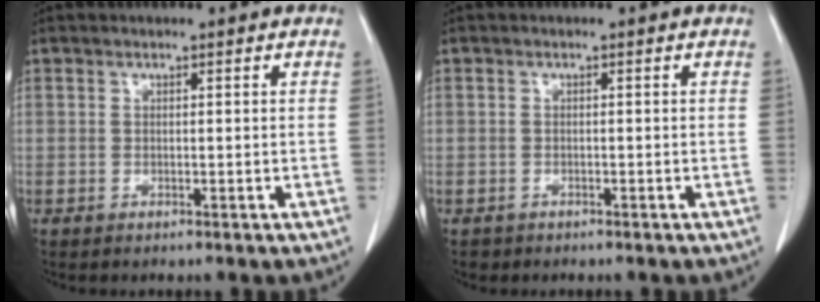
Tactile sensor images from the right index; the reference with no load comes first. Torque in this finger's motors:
{"motor_torque": [-0.21, -0.08, -0.73, -0.16]}